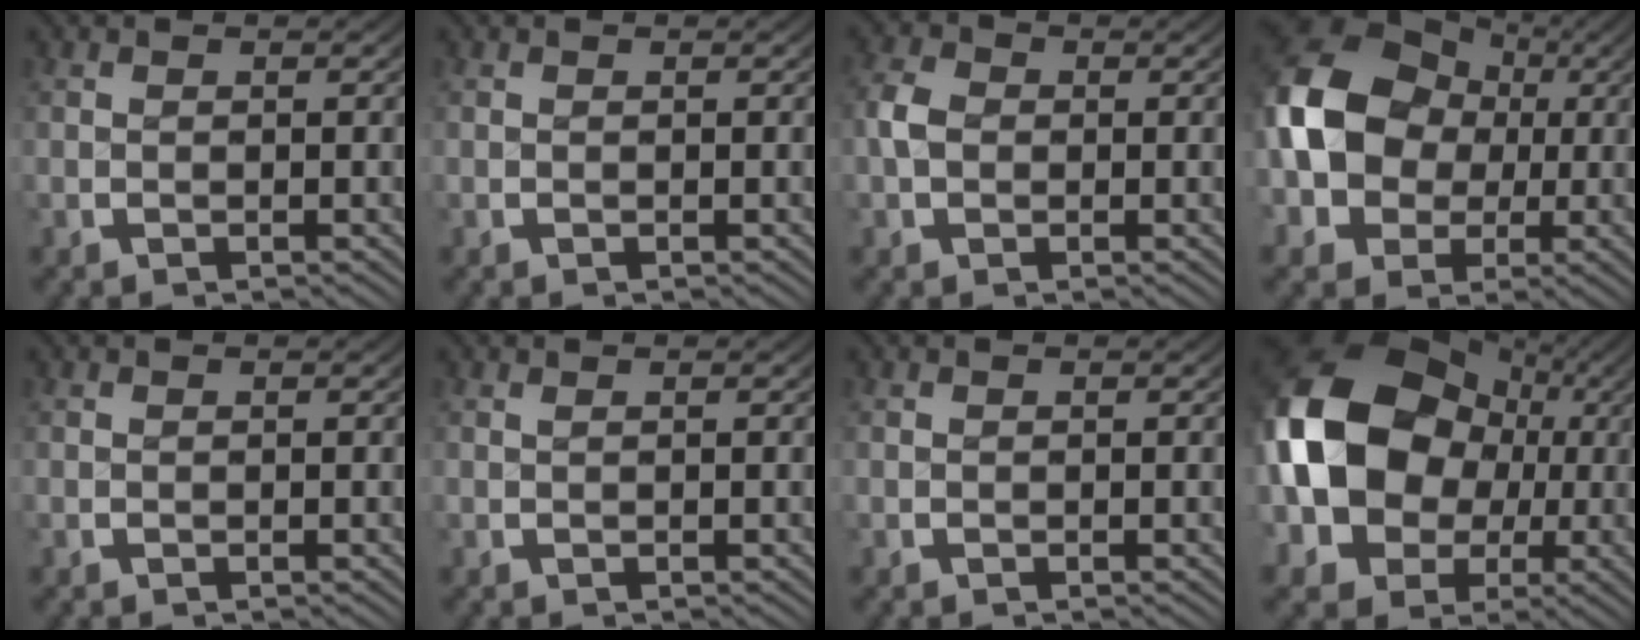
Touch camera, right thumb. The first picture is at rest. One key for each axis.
{"total": 0.0}
{"total": 2.5, "fx": -0.3, "fy": 2.1, "fz": 1.4, "tx": -0.034, "ty": -0.001, "tz": -0.009}
{"total": 12.4, "fx": 0.2, "fy": 10.1, "fz": 7.1, "tx": -0.182, "ty": -0.042, "tz": 0.017}
{"total": 0.0}
{"total": 0.0}
{"total": 0.0}
{"total": 19.1, "fx": -0.2, "fy": 14.6, "fz": 12.4, "tx": -0.302, "ty": -0.063, "tz": 0.019}